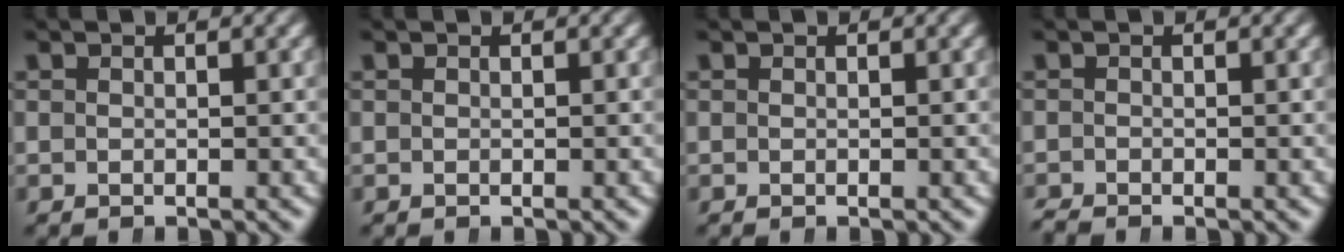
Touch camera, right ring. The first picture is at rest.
{"total": 0.0}
{"total": 0.0}
{"total": 1.2, "force": [-1.1, 0.6, 0.1], "torque": [-0.002, -0.007, -0.018]}